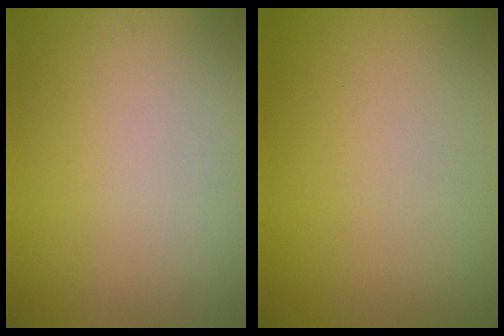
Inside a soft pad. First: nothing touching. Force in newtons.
{"total": 0.0}